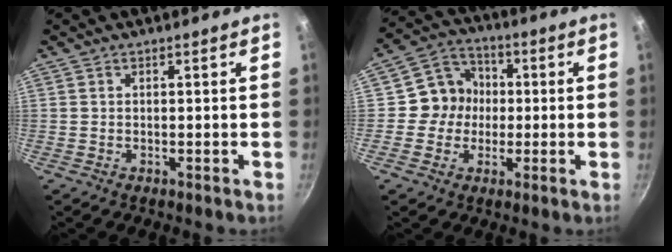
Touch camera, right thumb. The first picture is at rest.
{"total": 9.2, "force": [-0.5, 8.5, 3.5], "torque": [-0.018, 0.025, -0.021]}